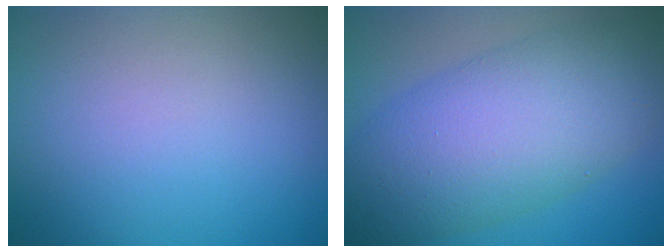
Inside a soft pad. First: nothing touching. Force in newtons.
{"total": 9.9, "press": 9.9, "slide": 0.2}